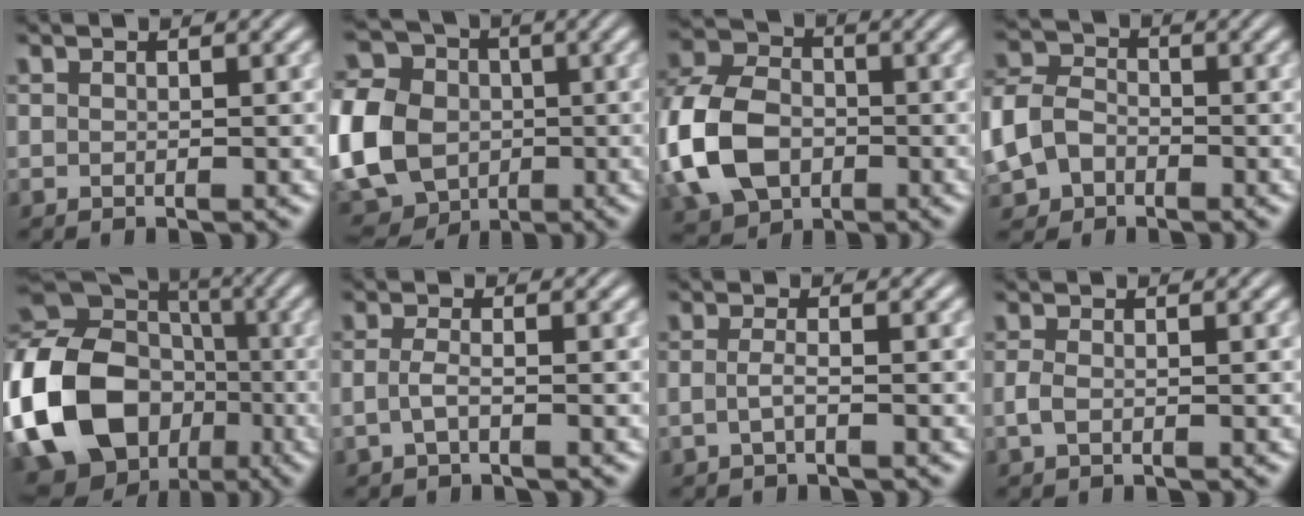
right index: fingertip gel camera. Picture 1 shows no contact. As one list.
[{"total": 13.4, "force": [-1.9, 12.0, 5.7], "torque": [-0.153, -0.054, -0.028]}, {"total": 9.4, "force": [-1.4, 7.7, 5.2], "torque": [-0.129, -0.037, -0.013]}, {"total": 7.9, "force": [-1.9, 7.1, 2.8], "torque": [-0.091, -0.029, -0.032]}, {"total": 19.9, "force": [-4.3, 16.8, 9.8], "torque": [-0.262, -0.084, -0.052]}, {"total": 1.7, "force": [-0.7, 0.6, 1.4], "torque": [-0.038, -0.010, -0.009]}, {"total": 1.5, "force": [-0.8, 0.3, 1.2], "torque": [-0.032, -0.011, -0.011]}, {"total": 1.2, "force": [-0.6, 0.5, 0.9], "torque": [-0.031, -0.009, -0.005]}]